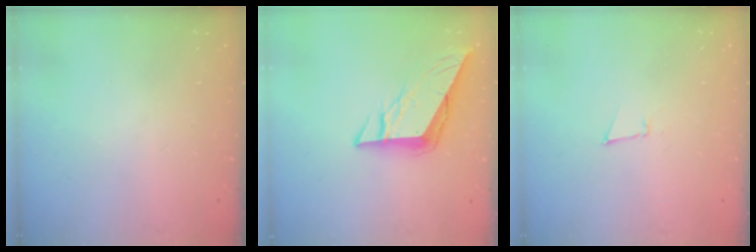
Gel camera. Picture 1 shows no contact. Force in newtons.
{"total": 9.4, "press": 9.3, "slide": 0.7}
{"total": 3.8, "press": 3.7, "slide": 0.6}